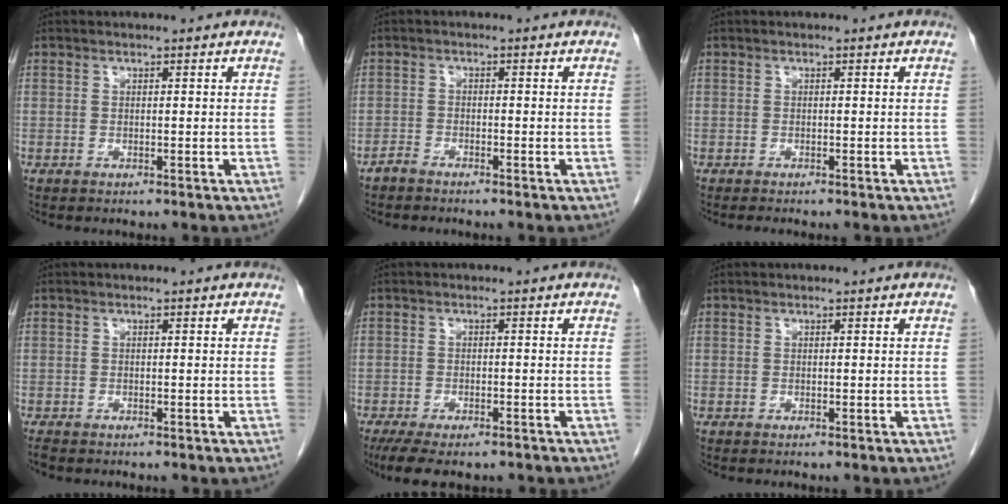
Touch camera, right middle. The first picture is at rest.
{"total": 1.4, "force": [-1.3, 0.3, 0.2], "torque": [-0.008, 0.000, -0.027]}
{"total": 1.5, "force": [-1.3, 0.1, 0.7], "torque": [-0.007, -0.002, -0.014]}
{"total": 0.8, "force": [-0.7, 0.2, 0.2], "torque": [-0.012, -0.003, -0.015]}
{"total": 8.5, "force": [-6.4, 2.9, 4.7], "torque": [-0.073, -0.012, -0.096]}
{"total": 0.0}